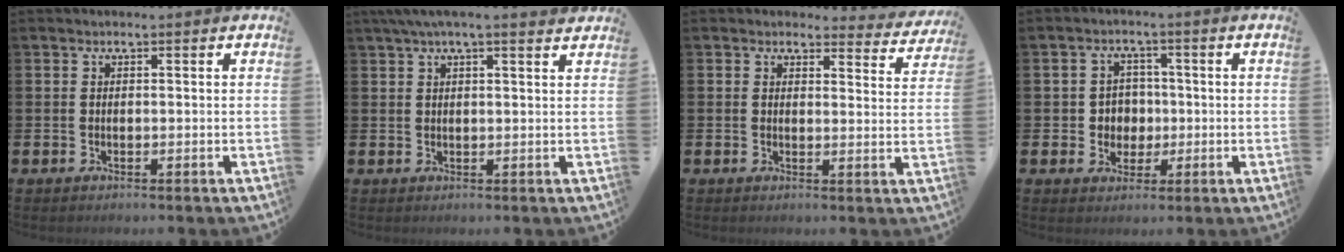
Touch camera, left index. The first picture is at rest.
{"total": 3.2, "force": [2.5, 0.1, 1.9], "torque": [-0.036, -0.006, 0.044]}
{"total": 2.6, "force": [2.4, 1.0, 0.2], "torque": [-0.007, -0.018, 0.039]}
{"total": 3.7, "force": [0.2, 3.6, 0.7], "torque": [-0.022, 0.007, -0.004]}